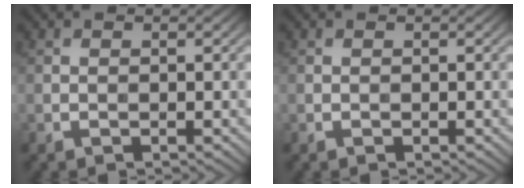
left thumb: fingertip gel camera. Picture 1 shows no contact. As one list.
[{"total": 0.0}]